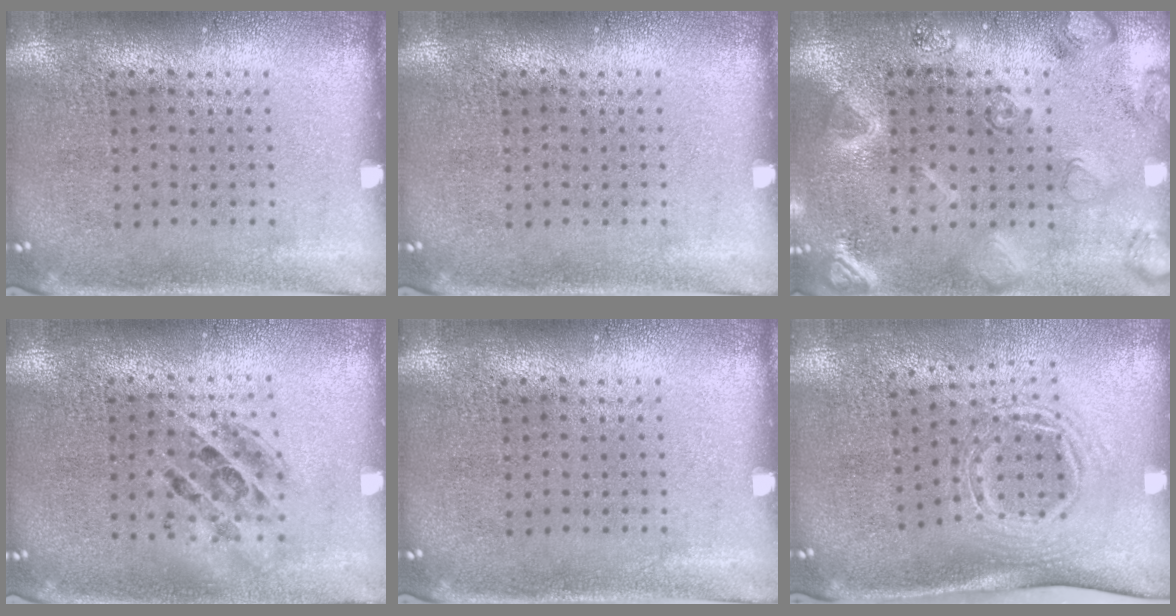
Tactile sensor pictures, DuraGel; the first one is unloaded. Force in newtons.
{"total": 0.0}
{"total": 2.5, "press": 2.5, "slide": 0.1}
{"total": 1.4, "press": 1.3, "slide": 0.7}
{"total": 0.0}
{"total": 1.7, "press": 1.2, "slide": 1.2}